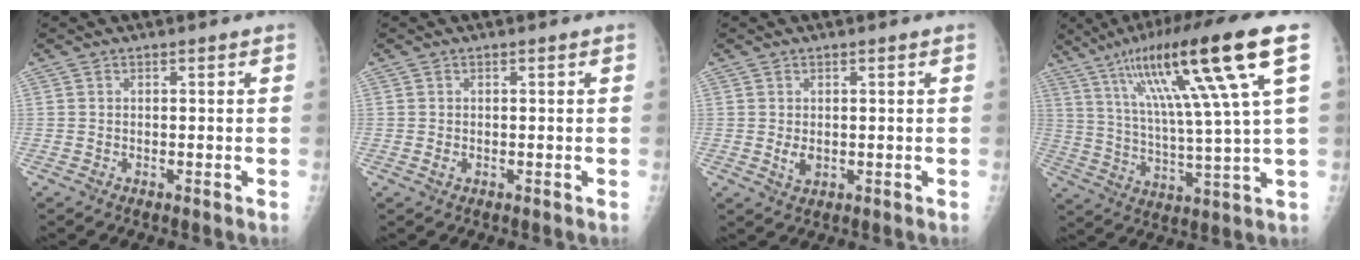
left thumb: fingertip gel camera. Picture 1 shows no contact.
{"total": 0.9, "force": [0.0, 0.4, 0.8], "torque": [-0.011, 0.003, 0.003]}
{"total": 2.4, "force": [0.1, 1.3, 2.0], "torque": [-0.029, -0.006, 0.008]}
{"total": 21.0, "force": [9.2, 1.6, 18.8], "torque": [-0.316, -0.012, 0.150]}